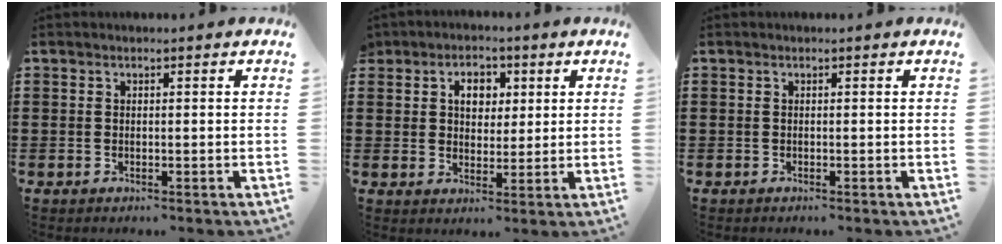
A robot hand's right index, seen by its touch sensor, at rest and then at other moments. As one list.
[{"total": 4.7, "force": [1.9, 3.7, 2.1], "torque": [-0.049, 0.014, 0.030]}, {"total": 0.0}]